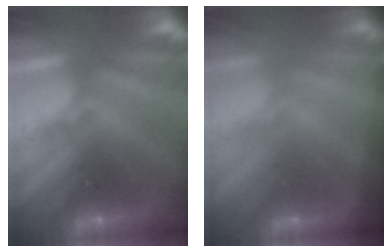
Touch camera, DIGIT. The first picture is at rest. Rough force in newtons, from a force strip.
{"total": 1.4}